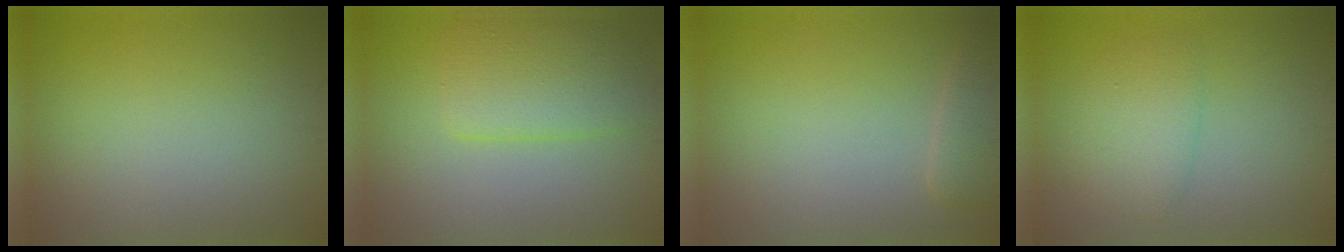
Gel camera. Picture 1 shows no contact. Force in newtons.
{"total": 4.4, "press": 4.4, "slide": 0.4}
{"total": 2.1, "press": 2.1, "slide": 0.2}
{"total": 2.9, "press": 2.9, "slide": 0.2}